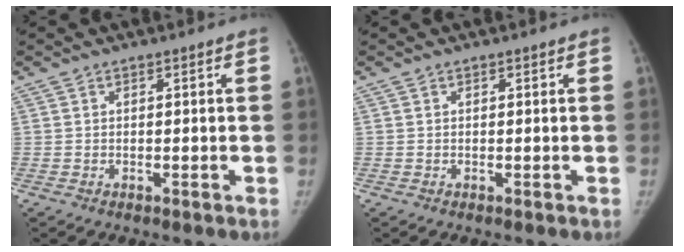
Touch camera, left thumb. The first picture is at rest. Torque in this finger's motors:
{"motor_torque": [0.00, 0.00, 0.21, -0.24, -0.01]}